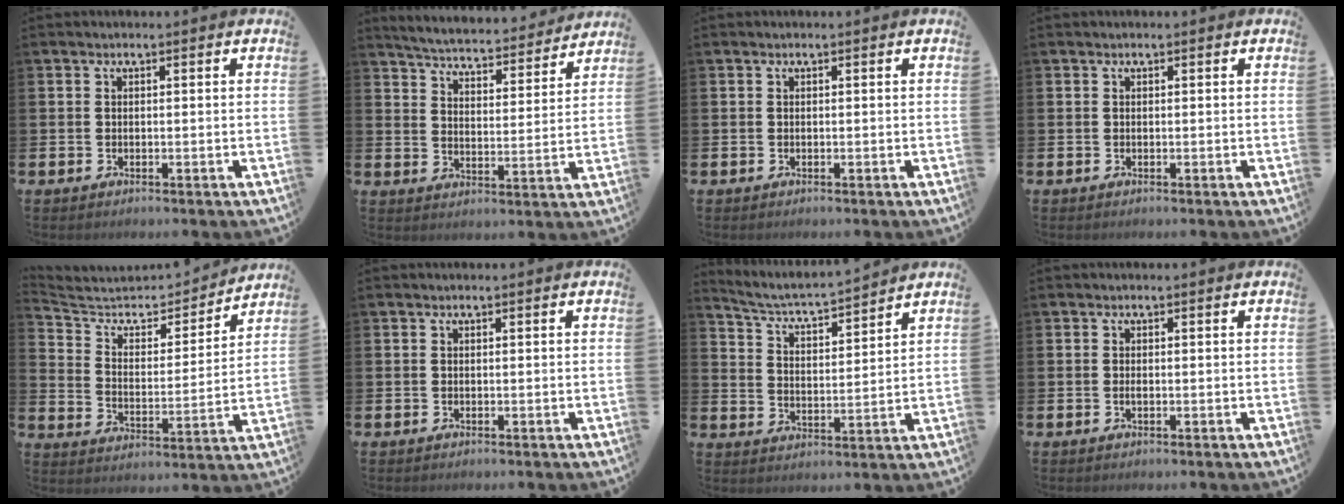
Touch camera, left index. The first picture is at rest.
{"total": 5.1, "force": [5.0, 0.5, 0.7], "torque": [-0.030, -0.045, 0.082]}
{"total": 0.0}
{"total": 0.0}
{"total": 6.5, "force": [5.7, 2.5, 1.8], "torque": [-0.072, -0.044, 0.092]}
{"total": 0.0}
{"total": 4.6, "force": [4.5, 0.1, 1.1], "torque": [-0.043, -0.040, 0.072]}
{"total": 0.6, "force": [-0.1, 0.2, 0.5], "torque": [-0.018, 0.003, -0.002]}